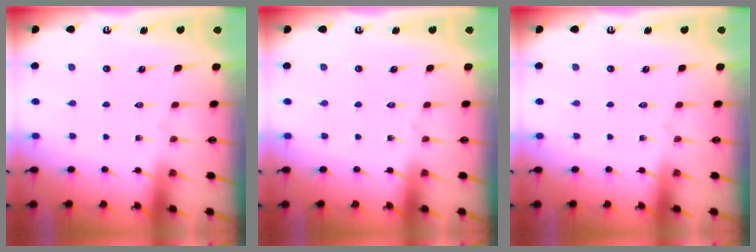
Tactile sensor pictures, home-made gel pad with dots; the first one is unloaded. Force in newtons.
{"total": 0.0}
{"total": 0.0}